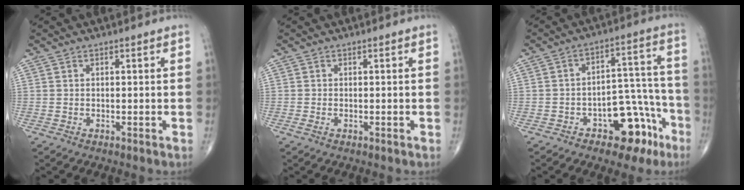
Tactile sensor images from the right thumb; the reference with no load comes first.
{"total": 0.6, "force": [-0.2, 0.3, 0.4], "torque": [-0.011, 0.003, -0.002]}
{"total": 12.6, "force": [-6.7, 6.9, 8.1], "torque": [-0.058, 0.065, -0.087]}